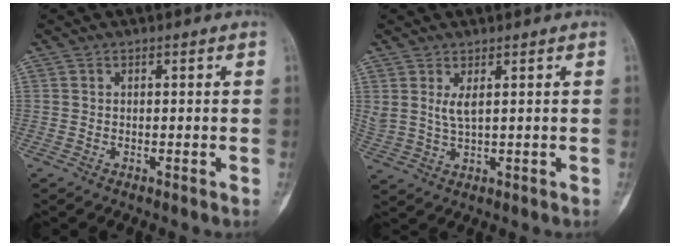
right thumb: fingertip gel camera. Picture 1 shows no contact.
{"total": 3.6, "force": [1.6, 1.1, 3.0], "torque": [-0.070, -0.011, 0.040]}